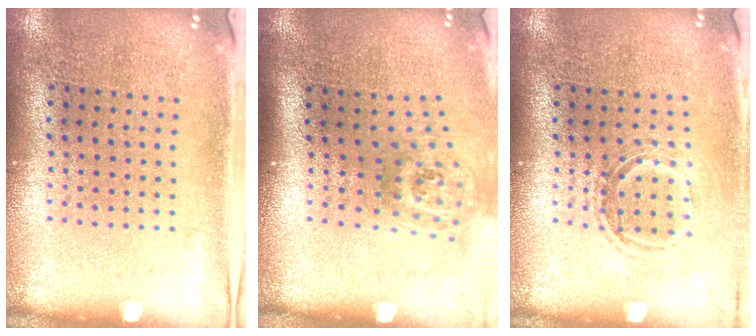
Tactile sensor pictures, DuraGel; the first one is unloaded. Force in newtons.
{"total": 1.8, "press": 1.2, "slide": 1.3}
{"total": 1.5, "press": 1.2, "slide": 0.9}